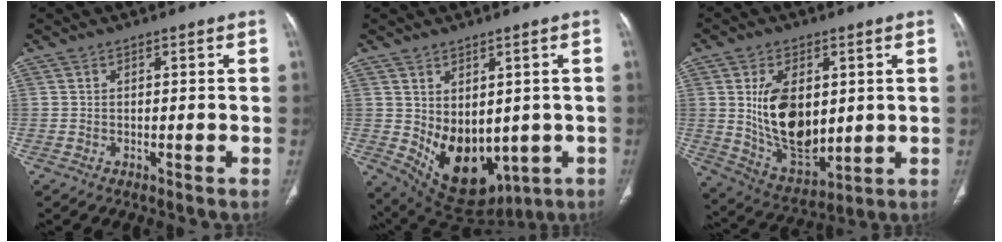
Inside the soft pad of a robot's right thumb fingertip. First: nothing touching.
{"total": 14.6, "force": [-1.8, 9.9, 10.6], "torque": [-0.135, -0.013, 0.014]}
{"total": 15.4, "force": [2.2, 9.0, 12.2], "torque": [-0.187, -0.021, 0.061]}